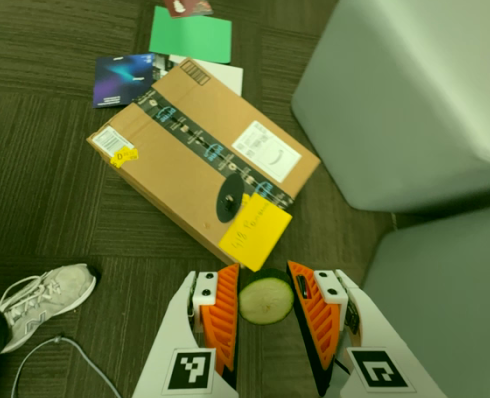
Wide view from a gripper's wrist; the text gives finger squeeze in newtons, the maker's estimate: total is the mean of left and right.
{"total": 8.9, "left": 9.1, "right": 8.7}